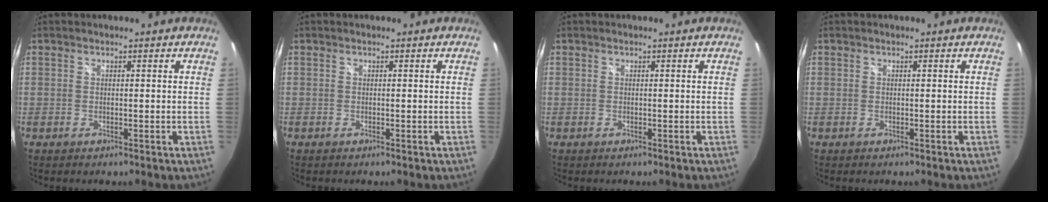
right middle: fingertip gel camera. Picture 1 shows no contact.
{"total": 0.0}
{"total": 0.0}
{"total": 0.0}